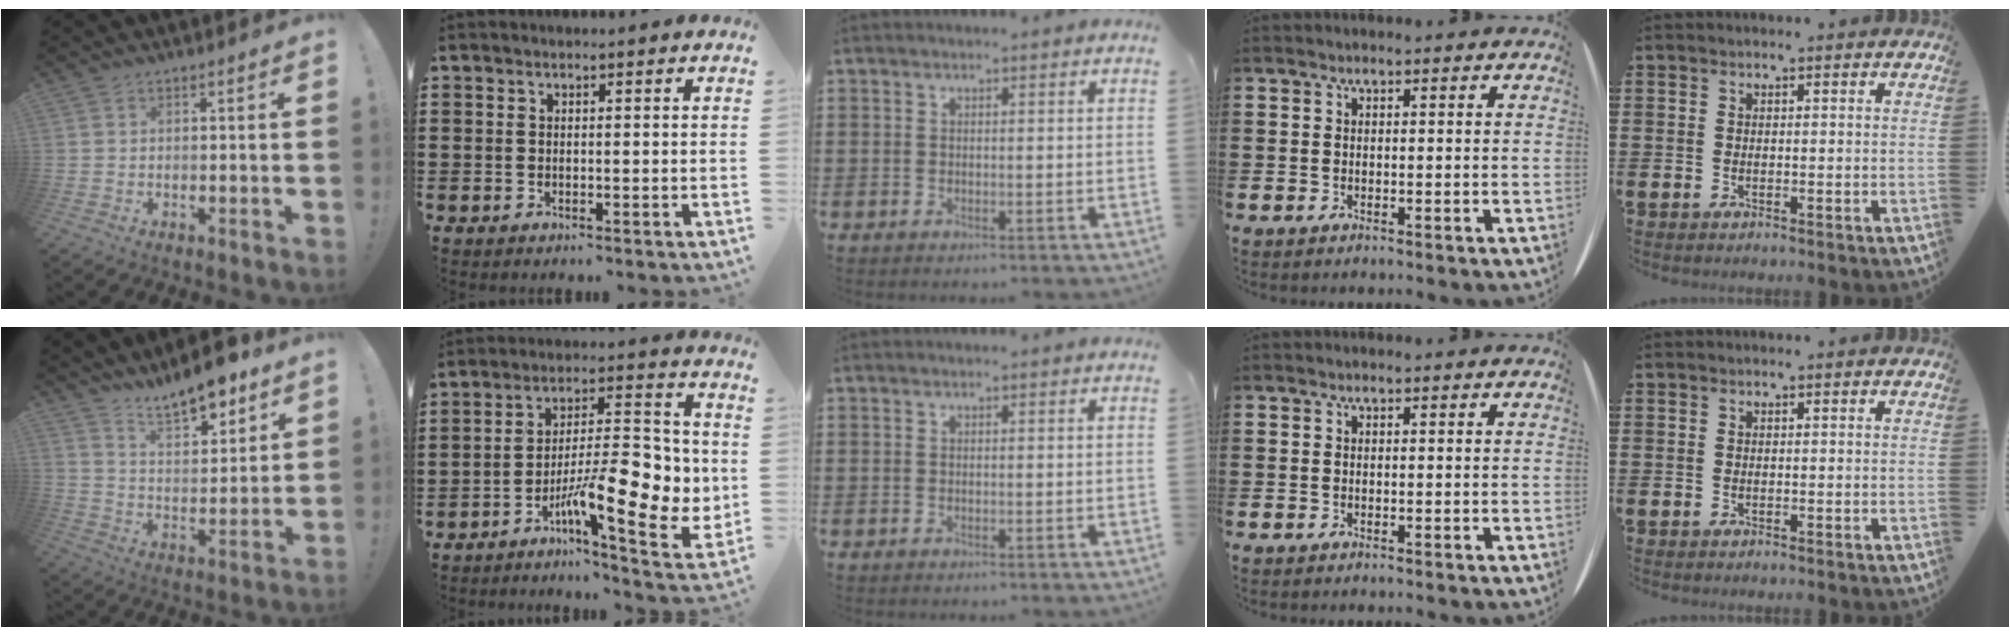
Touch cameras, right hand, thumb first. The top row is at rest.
{"thumb": {"total": 11.7, "force": [9.9, 3.2, 5.3], "torque": [-0.088, -0.069, 0.175]}, "index": {"total": 13.4, "force": [-3.6, 5.3, 11.7], "torque": [-0.159, -0.008, -0.062]}}